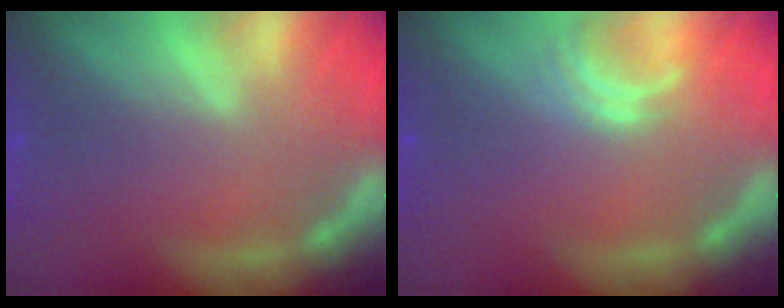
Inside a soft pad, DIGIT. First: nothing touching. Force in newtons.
{"total": 2.0}